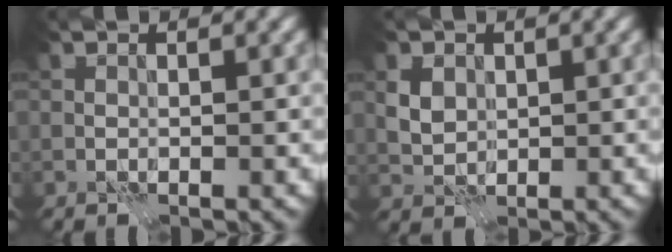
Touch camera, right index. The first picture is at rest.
{"total": 2.4, "force": [0.7, 1.9, 1.3], "torque": [-0.028, -0.001, 0.013]}